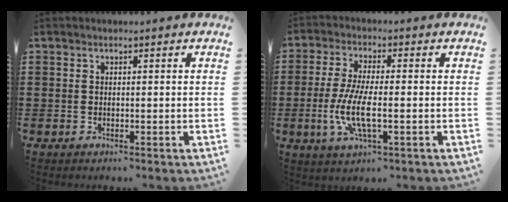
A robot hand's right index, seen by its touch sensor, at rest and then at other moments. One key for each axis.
{"total": 7.6, "fx": -2.0, "fy": 2.1, "fz": 7.1, "tx": -0.155, "ty": -0.013, "tz": -0.041}